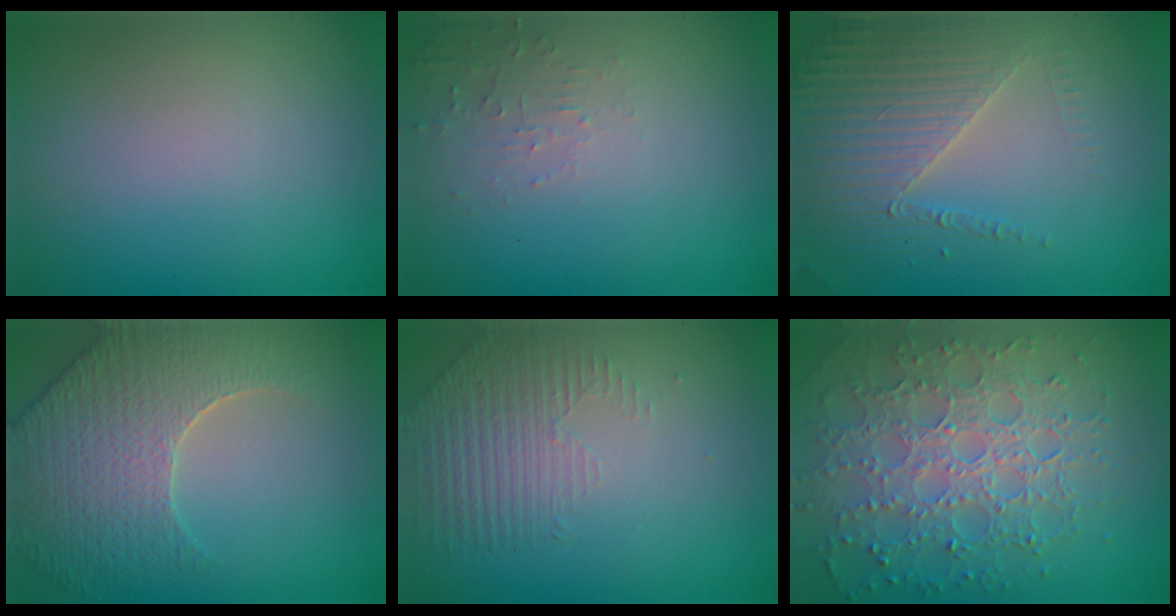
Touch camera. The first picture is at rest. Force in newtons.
{"total": 1.5, "press": 1.5, "slide": 0.3}
{"total": 4.1, "press": 3.7, "slide": 1.8}
{"total": 7.0, "press": 5.5, "slide": 4.3}
{"total": 1.5, "press": 0.9, "slide": 1.2}
{"total": 7.7, "press": 5.6, "slide": 5.2}